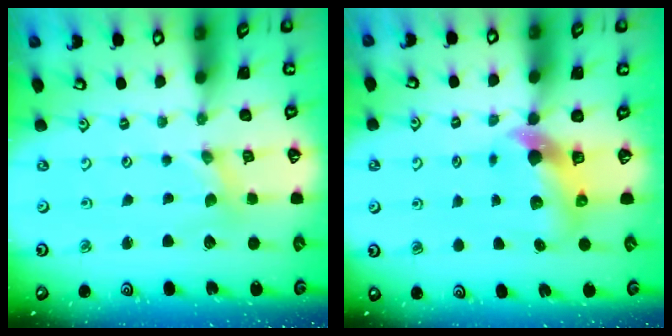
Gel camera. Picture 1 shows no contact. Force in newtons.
{"total": 6.4, "press": 6.3, "slide": 1.1}